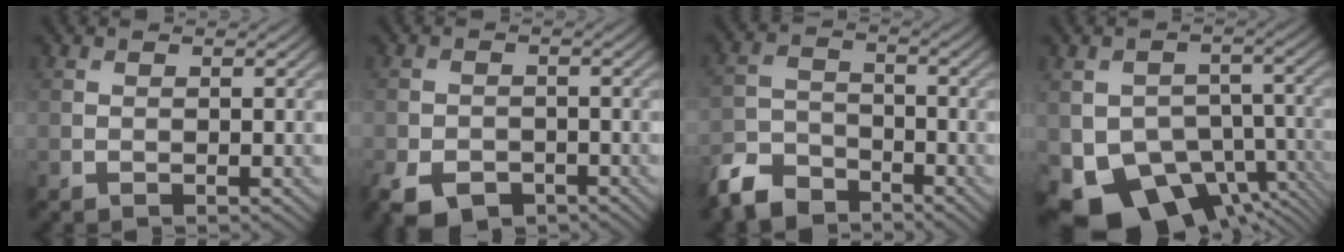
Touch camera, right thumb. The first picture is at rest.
{"total": 5.0, "force": [-3.2, 3.0, 2.3], "torque": [-0.050, -0.014, -0.058]}
{"total": 6.7, "force": [-5.5, 3.1, 2.4], "torque": [-0.055, -0.009, -0.124]}
{"total": 11.8, "force": [-6.3, 7.6, 6.4], "torque": [-0.117, -0.029, -0.104]}